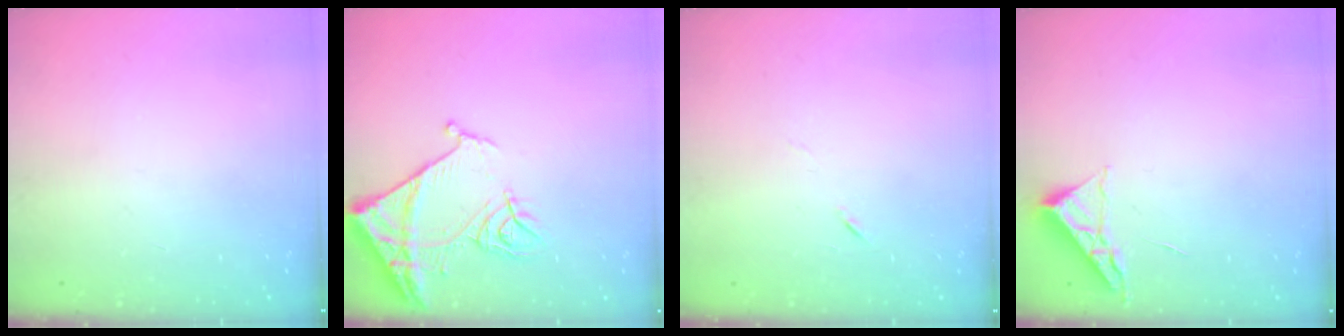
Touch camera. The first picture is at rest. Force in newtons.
{"total": 11.7, "press": 11.6, "slide": 1.2}
{"total": 3.8, "press": 3.7, "slide": 1.1}
{"total": 3.8, "press": 3.8, "slide": 0.5}